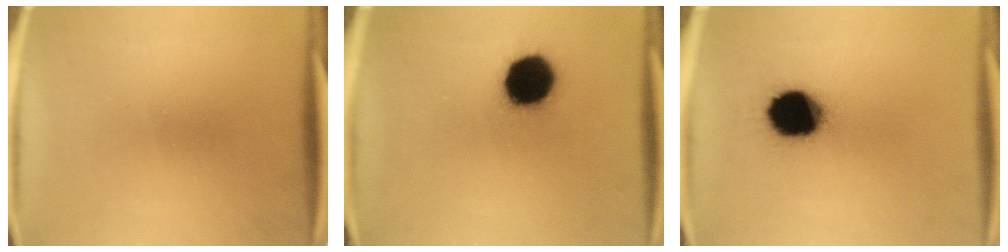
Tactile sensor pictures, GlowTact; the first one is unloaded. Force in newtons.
{"total": 14.6}
{"total": 16.7}